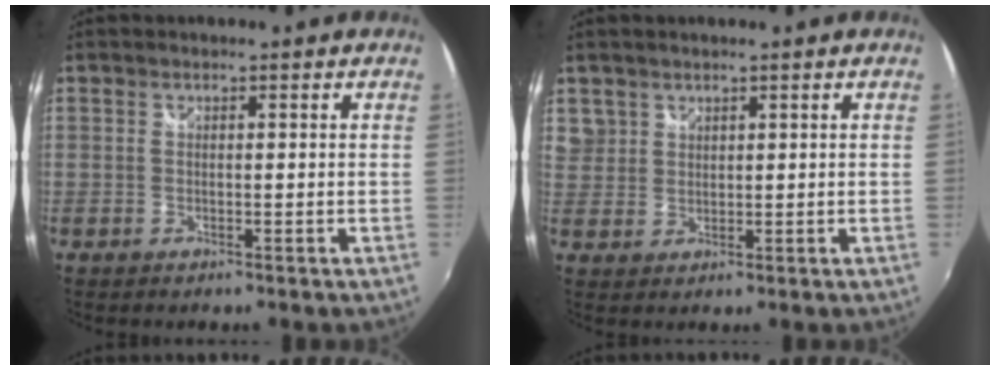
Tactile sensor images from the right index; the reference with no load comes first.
{"total": 4.6, "force": [2.7, 3.7, 0.3], "torque": [0.002, 0.012, 0.057]}